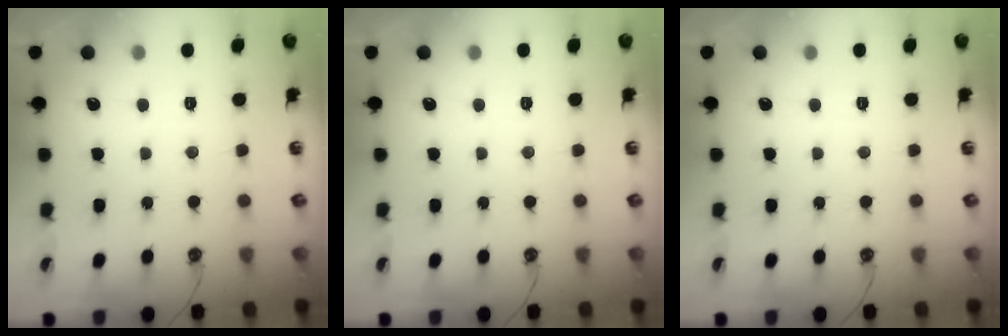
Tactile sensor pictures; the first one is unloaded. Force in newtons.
{"total": 0.0}
{"total": 0.0}